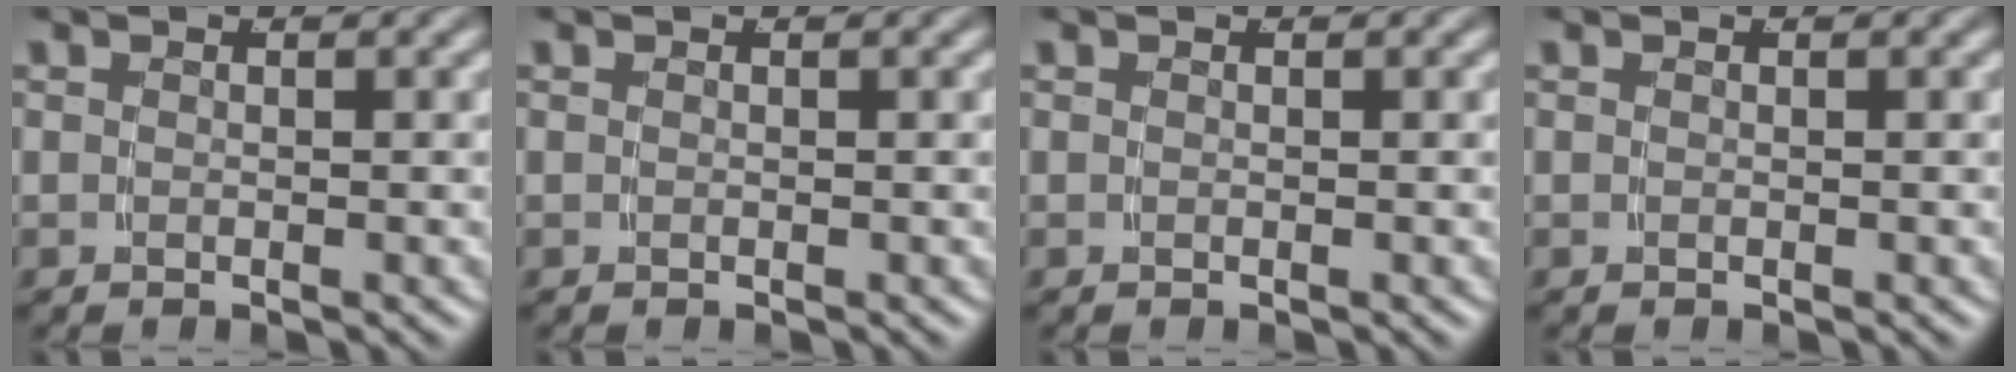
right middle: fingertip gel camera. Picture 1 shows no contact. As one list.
[{"total": 0.0}, {"total": 0.0}, {"total": 0.0}]